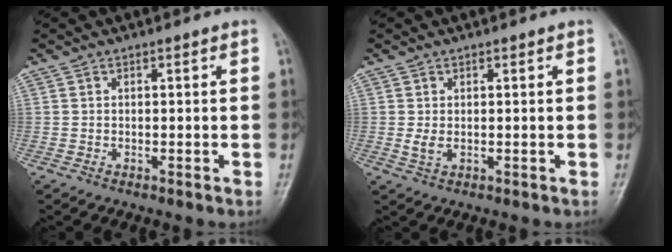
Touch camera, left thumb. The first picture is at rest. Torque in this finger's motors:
{"motor_torque": [0.08, -0.05, 0.45, 0.00, 0.01]}